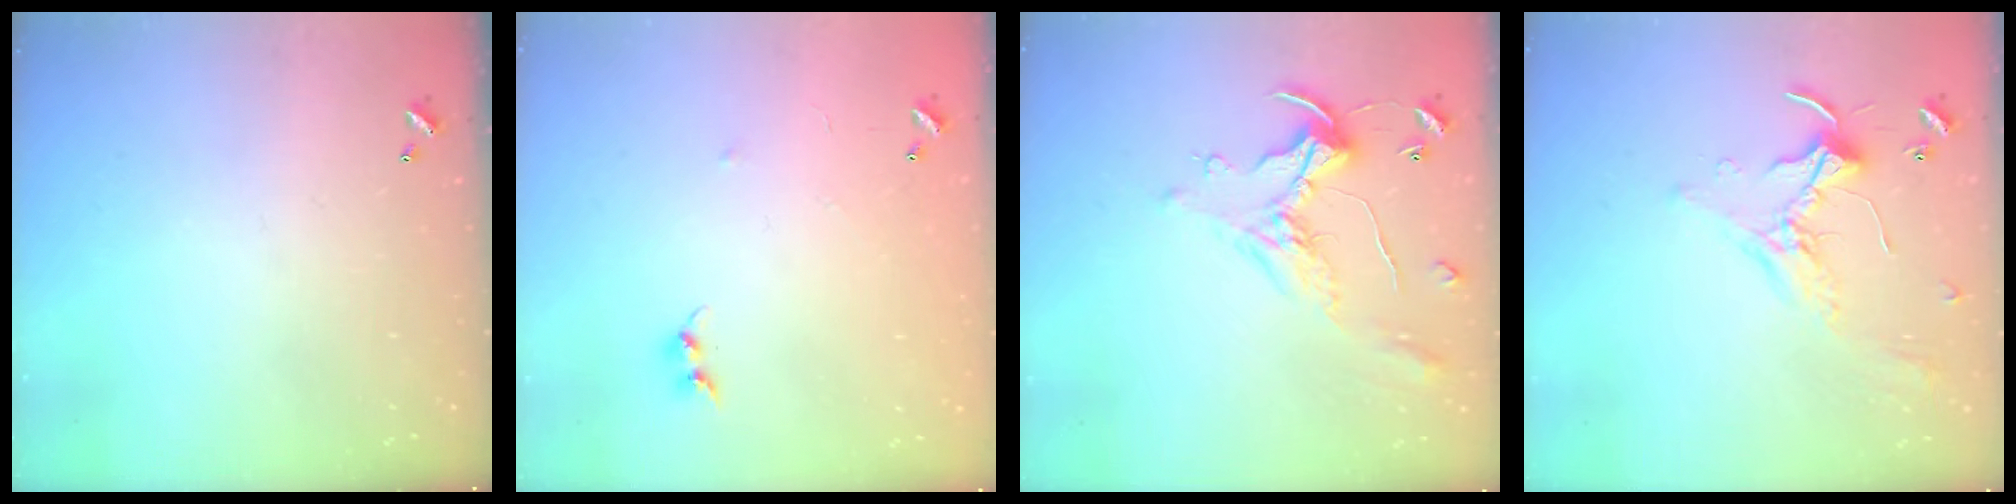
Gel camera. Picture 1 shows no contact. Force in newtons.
{"total": 6.4, "press": 6.3, "slide": 0.6}
{"total": 1.1, "press": 0.8, "slide": 0.9}
{"total": 1.7, "press": 1.6, "slide": 0.2}